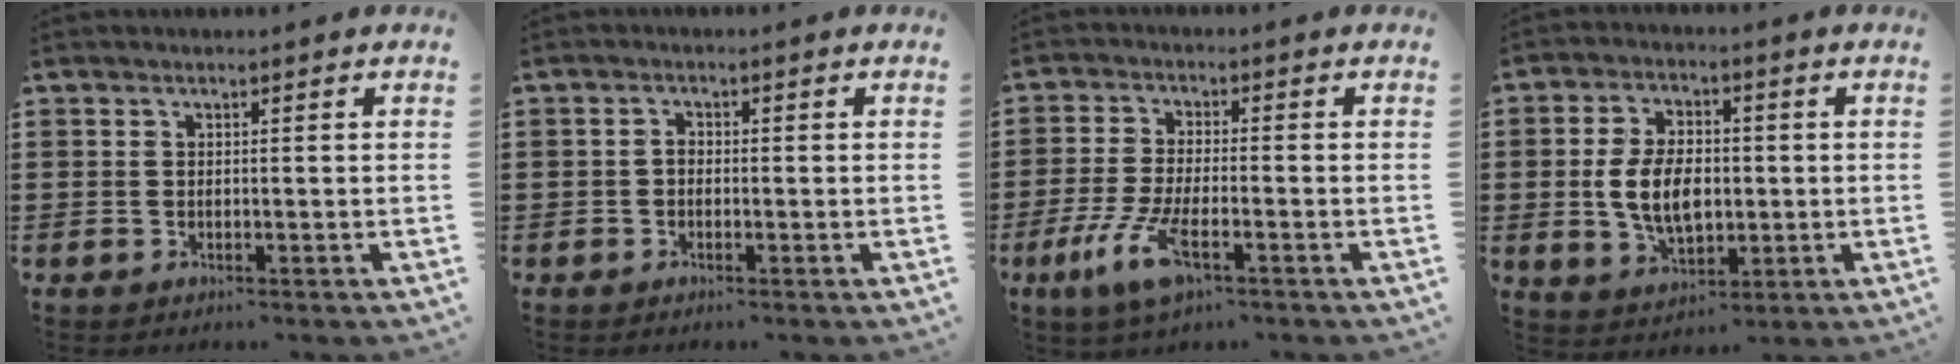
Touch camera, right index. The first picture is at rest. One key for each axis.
{"total": 1.3, "fx": -0.4, "fy": 0.8, "fz": 0.9, "tx": -0.019, "ty": 0.002, "tz": -0.008}
{"total": 7.9, "fx": -3.6, "fy": 2.1, "fz": 6.7, "tx": -0.160, "ty": -0.019, "tz": -0.069}
{"total": 8.2, "fx": -0.4, "fy": 5.1, "fz": 6.5, "tx": -0.134, "ty": 0.005, "tz": -0.011}